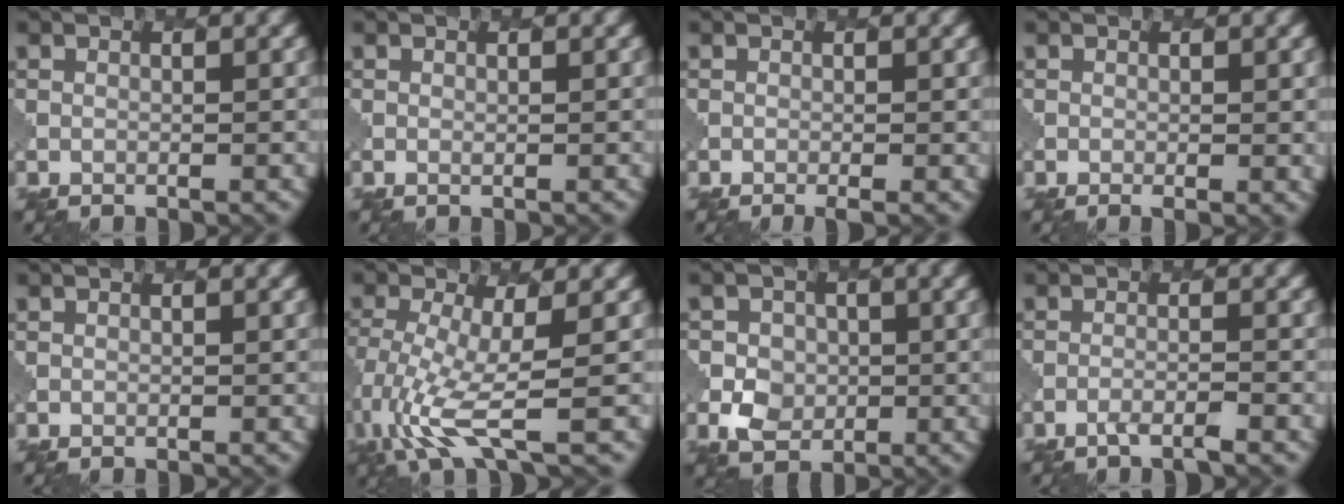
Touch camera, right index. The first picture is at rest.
{"total": 0.0}
{"total": 1.5, "force": [-0.4, 0.5, 1.3], "torque": [-0.017, -0.003, -0.005]}
{"total": 1.5, "force": [0.0, 0.5, 1.4], "torque": [-0.021, -0.007, 0.004]}
{"total": 0.0}
{"total": 6.5, "force": [-2.2, 1.9, 5.8], "torque": [-0.145, -0.018, -0.043]}
{"total": 3.4, "force": [-0.5, 3.0, 1.4], "torque": [-0.026, -0.005, -0.008]}
{"total": 1.6, "force": [-1.3, 0.2, 1.0], "torque": [-0.013, 0.002, -0.032]}